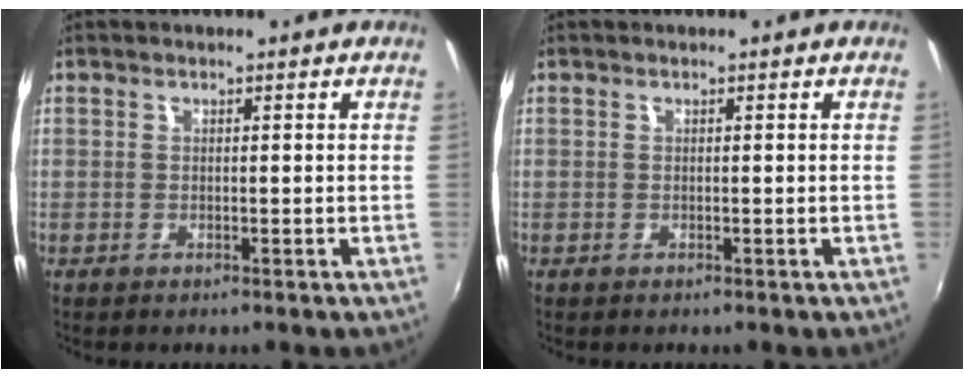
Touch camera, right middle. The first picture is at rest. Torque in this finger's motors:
{"motor_torque": [-0.07, -0.07, 0.00, 0.00]}